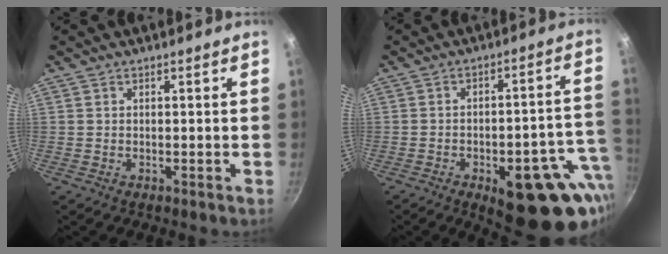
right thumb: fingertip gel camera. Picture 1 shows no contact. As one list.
[{"total": 20.6, "force": [-7.2, 8.4, 17.3], "torque": [-0.156, 0.022, -0.085]}]